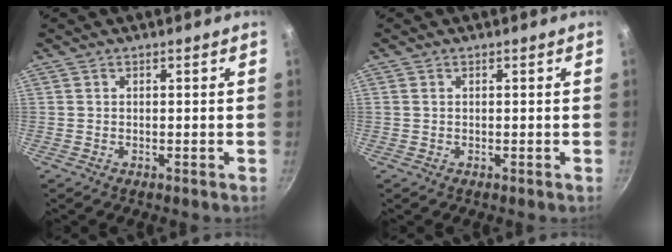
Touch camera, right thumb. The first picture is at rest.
{"total": 0.6, "force": [0.1, 0.4, 0.4], "torque": [-0.007, 0.002, 0.000]}